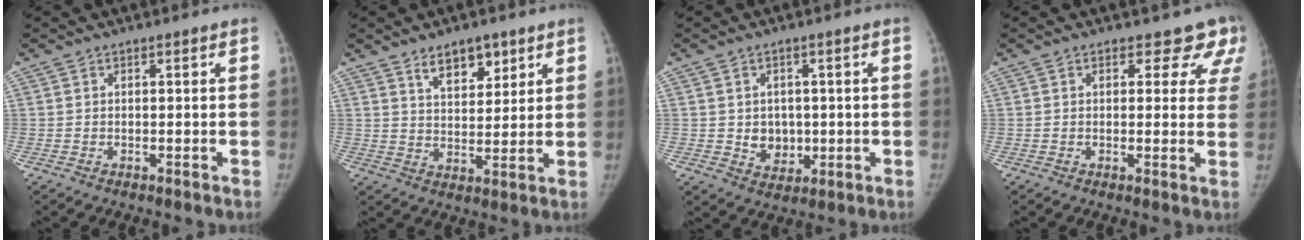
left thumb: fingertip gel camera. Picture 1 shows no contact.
{"total": 7.6, "force": [4.8, 4.0, 4.3], "torque": [-0.032, -0.033, 0.083]}
{"total": 5.4, "force": [-0.1, 4.7, 2.7], "torque": [-0.008, -0.002, 0.010]}
{"total": 7.3, "force": [6.0, 3.9, 1.3], "torque": [0.043, -0.022, 0.042]}